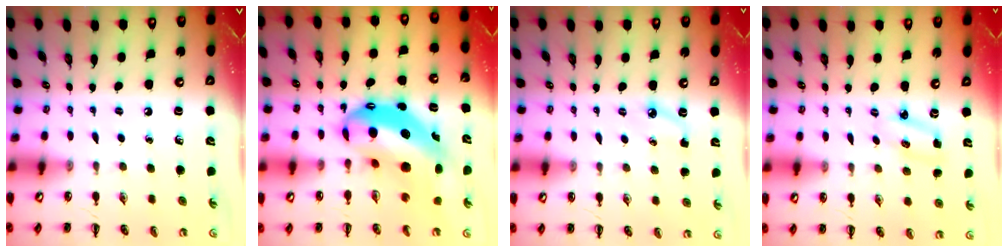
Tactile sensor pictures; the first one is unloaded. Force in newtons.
{"total": 13.8, "press": 13.3, "slide": 3.4}
{"total": 5.0, "press": 4.7, "slide": 1.6}
{"total": 3.1, "press": 3.0, "slide": 0.7}